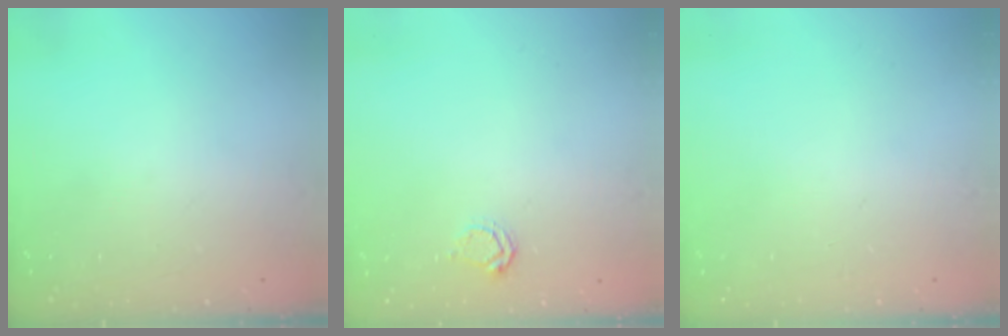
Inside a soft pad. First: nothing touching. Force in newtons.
{"total": 3.1, "press": 3.1, "slide": 0.4}
{"total": 0.0}